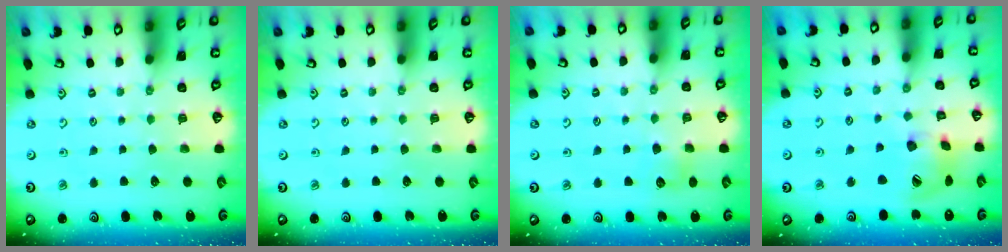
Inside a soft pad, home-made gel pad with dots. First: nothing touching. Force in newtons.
{"total": 0.0}
{"total": 4.8, "press": 4.8, "slide": 0.6}
{"total": 14.8, "press": 14.7, "slide": 2.2}